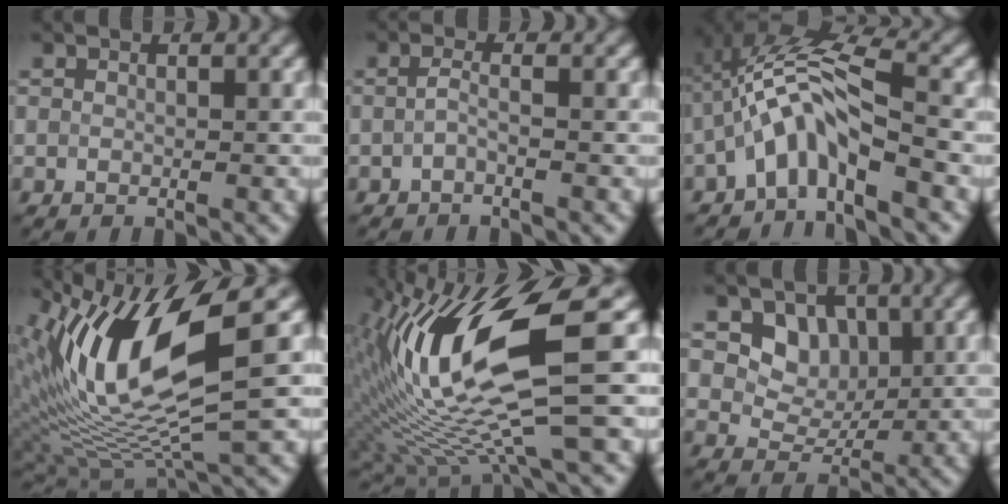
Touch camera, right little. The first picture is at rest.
{"total": 1.0, "force": [-0.5, 0.0, 0.8], "torque": [-0.024, 0.002, -0.012]}
{"total": 5.8, "force": [-2.4, 1.4, 5.1], "torque": [-0.096, 0.018, -0.054]}
{"total": 12.2, "force": [4.3, 3.4, 10.8], "torque": [-0.221, 0.003, 0.087]}
{"total": 14.6, "force": [1.2, 3.7, 14.1], "torque": [-0.268, -0.004, 0.032]}
{"total": 4.1, "force": [1.5, 3.3, 2.1], "torque": [-0.036, -0.004, 0.021]}